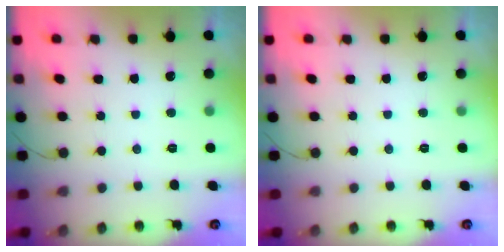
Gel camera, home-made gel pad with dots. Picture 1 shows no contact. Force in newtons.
{"total": 0.0}